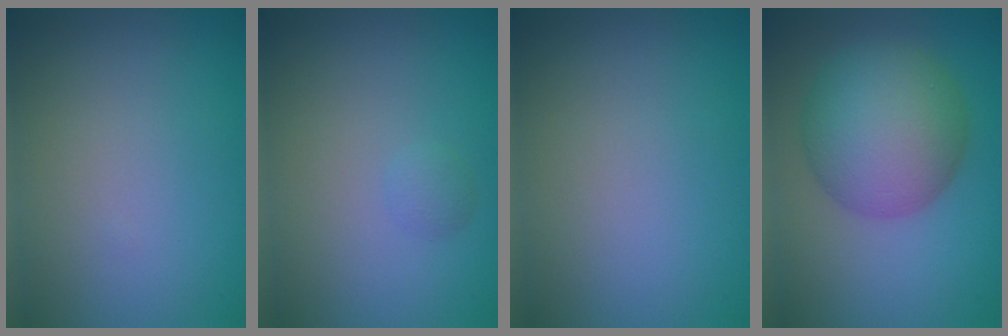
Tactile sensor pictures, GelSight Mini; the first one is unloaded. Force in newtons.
{"total": 0.8, "press": 0.8, "slide": 0.0}
{"total": 0.0}
{"total": 8.8, "press": 8.8, "slide": 0.1}